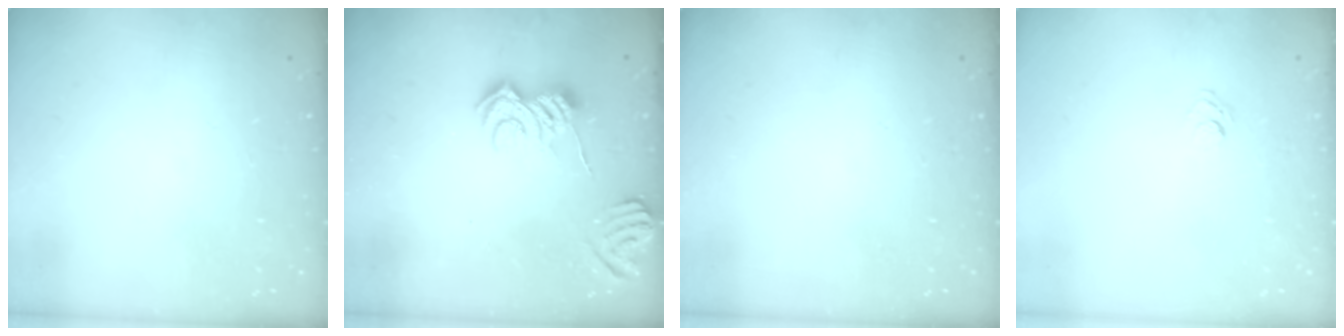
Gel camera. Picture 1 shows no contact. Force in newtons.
{"total": 5.7, "press": 5.7, "slide": 0.5}
{"total": 0.0}
{"total": 2.6, "press": 2.3, "slide": 1.1}